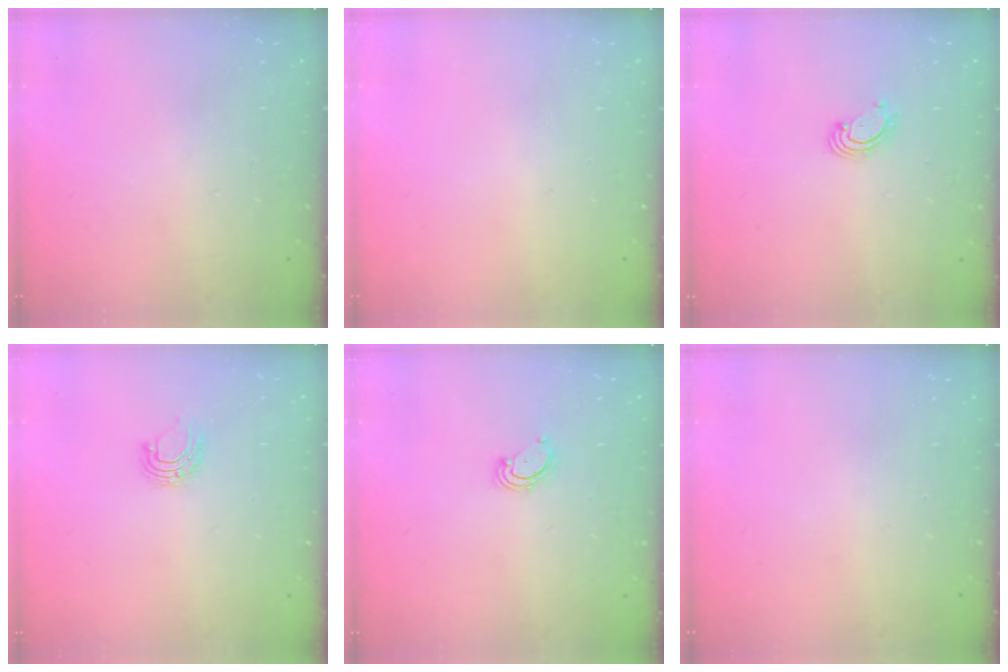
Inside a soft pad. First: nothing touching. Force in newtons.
{"total": 0.0}
{"total": 2.6, "press": 2.6, "slide": 0.3}
{"total": 4.9, "press": 4.9, "slide": 0.4}
{"total": 2.3, "press": 2.2, "slide": 0.2}
{"total": 0.0}